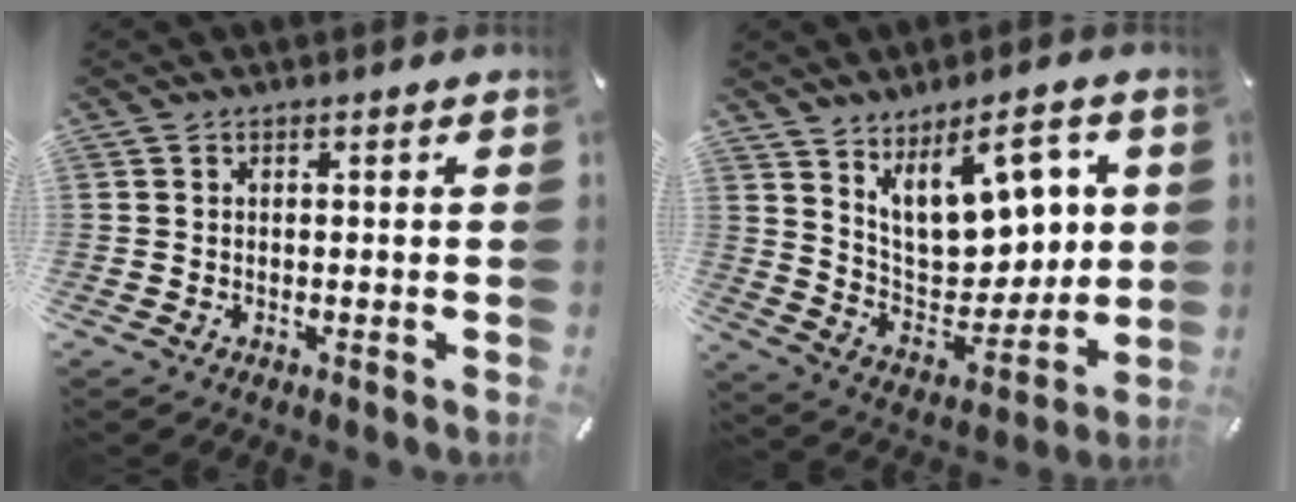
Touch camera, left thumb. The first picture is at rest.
{"total": 15.2, "force": [8.4, 8.6, 9.4], "torque": [-0.141, -0.051, 0.151]}